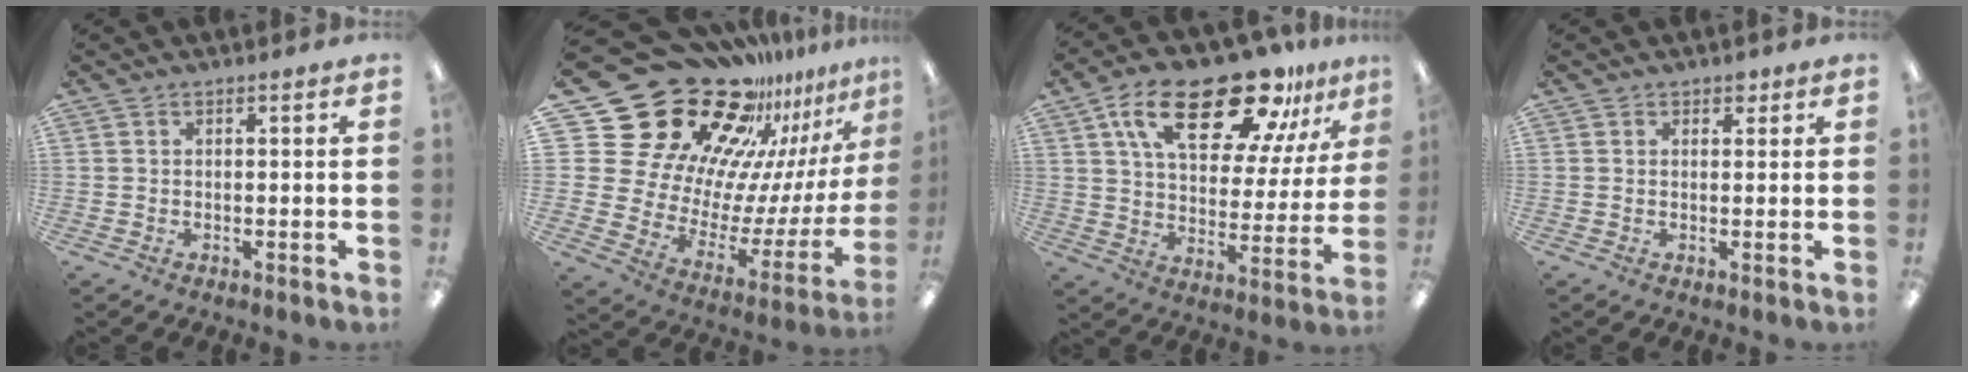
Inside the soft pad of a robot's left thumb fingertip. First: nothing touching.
{"total": 31.3, "force": [22.5, 17.3, 13.2], "torque": [-0.191, -0.217, 0.450]}
{"total": 24.2, "force": [15.4, 10.4, 15.4], "torque": [-0.255, -0.073, 0.260]}
{"total": 1.7, "force": [1.1, 1.1, 0.6], "torque": [0.004, -0.005, 0.017]}